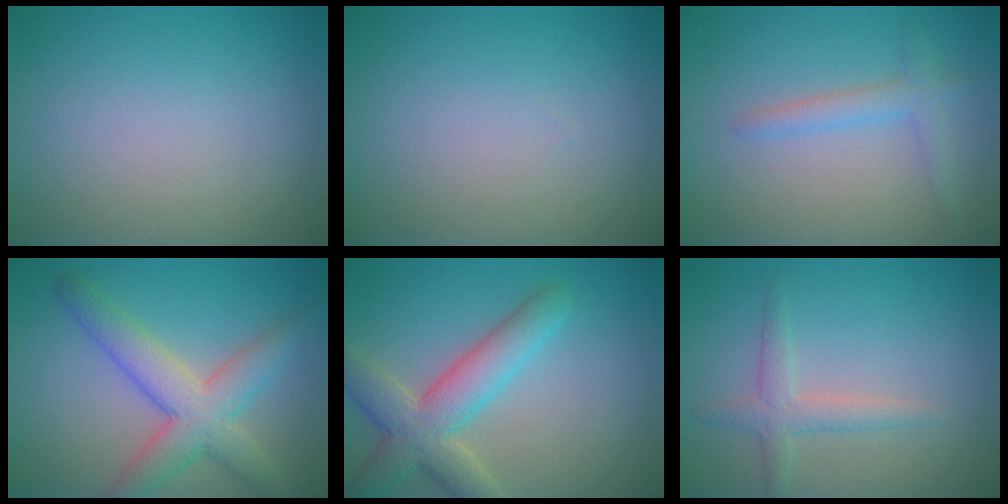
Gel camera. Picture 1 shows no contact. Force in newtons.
{"total": 0.0}
{"total": 2.1, "press": 2.1, "slide": 0.1}
{"total": 5.9, "press": 5.9, "slide": 0.4}
{"total": 6.1, "press": 6.1, "slide": 0.4}
{"total": 2.2, "press": 2.2, "slide": 0.1}